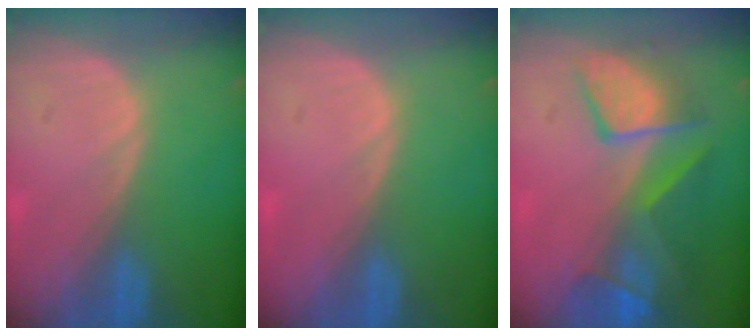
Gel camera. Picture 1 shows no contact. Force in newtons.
{"total": 0.6, "press": 0.0, "slide": 0.6}
{"total": 9.7, "press": 8.4, "slide": 4.7}